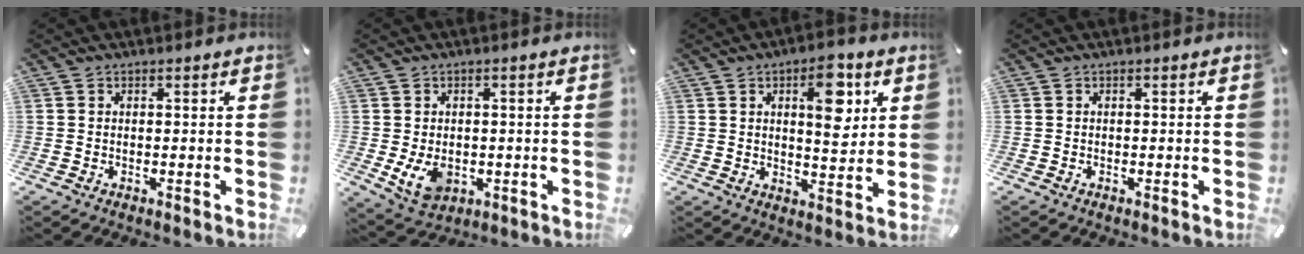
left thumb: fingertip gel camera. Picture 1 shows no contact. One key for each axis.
{"total": 6.1, "fx": -0.7, "fy": 4.7, "fz": 3.8, "tx": -0.073, "ty": -0.003, "tz": -0.013}
{"total": 11.1, "fx": 4.6, "fy": 5.3, "fz": 8.6, "tx": -0.102, "ty": -0.021, "tz": 0.070}
{"total": 0.0}